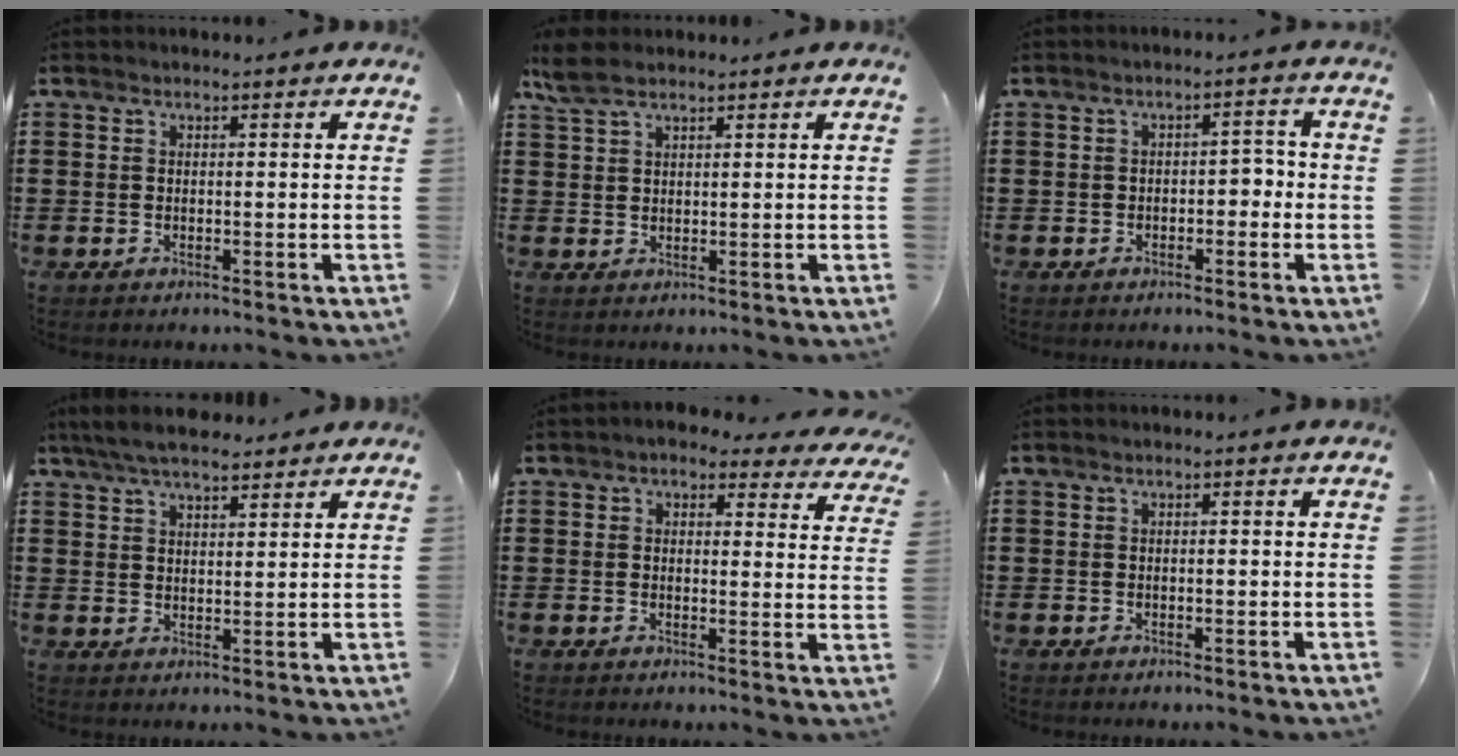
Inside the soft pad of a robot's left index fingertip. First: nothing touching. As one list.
[{"total": 4.3, "force": [2.7, 1.5, 3.0], "torque": [-0.072, 0.004, 0.049]}, {"total": 2.5, "force": [-1.1, 1.4, 1.8], "torque": [-0.039, 0.008, -0.028]}, {"total": 5.2, "force": [4.5, 1.3, 2.4], "torque": [-0.058, -0.003, 0.083]}, {"total": 3.2, "force": [2.7, 1.3, 1.3], "torque": [-0.027, -0.006, 0.046]}, {"total": 0.5, "force": [-0.1, 0.2, 0.5], "torque": [-0.011, -0.002, -0.002]}]